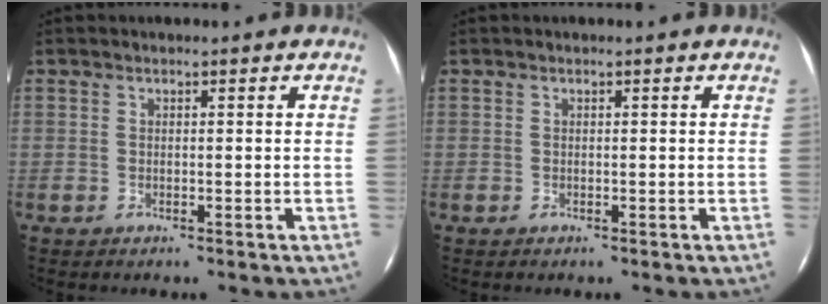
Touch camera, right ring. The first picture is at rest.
{"total": 0.0}